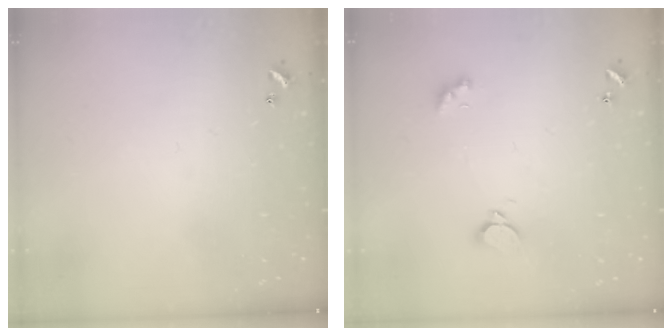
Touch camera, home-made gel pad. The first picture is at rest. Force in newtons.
{"total": 1.8, "press": 1.7, "slide": 0.6}